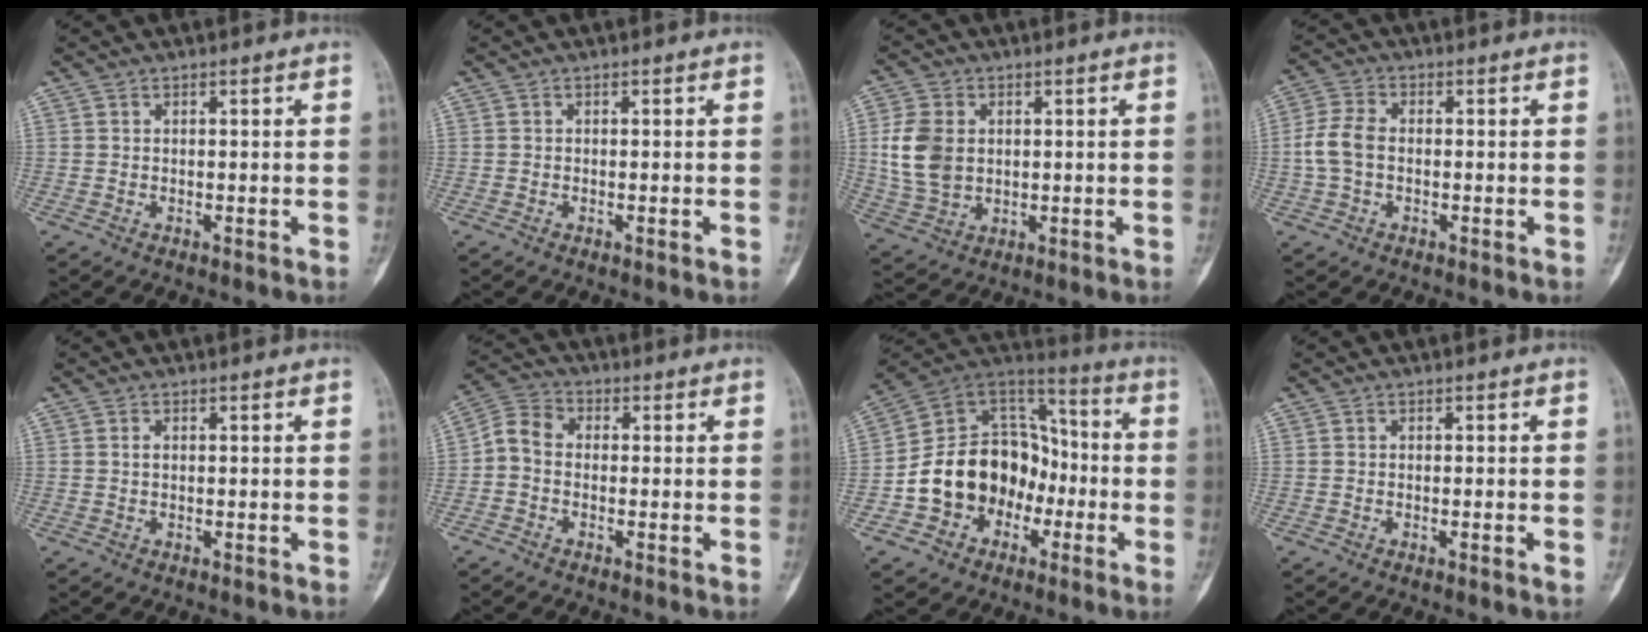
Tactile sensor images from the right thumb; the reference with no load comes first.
{"total": 0.5, "force": [-0.3, 0.0, 0.4], "torque": [-0.006, -0.002, -0.003]}
{"total": 9.6, "force": [1.2, 7.0, 6.4], "torque": [-0.124, -0.003, 0.032]}
{"total": 5.7, "force": [-0.6, 3.7, 4.3], "torque": [-0.099, 0.015, -0.017]}
{"total": 0.7, "force": [0.1, 0.4, 0.5], "torque": [-0.009, 0.001, 0.000]}
{"total": 5.3, "force": [-0.7, 4.0, 3.4], "torque": [-0.054, 0.021, -0.032]}
{"total": 17.8, "force": [-5.2, 14.3, 9.2], "torque": [-0.109, 0.077, -0.091]}
{"total": 1.2, "force": [-0.4, 0.0, 1.1], "torque": [-0.018, -0.004, -0.008]}